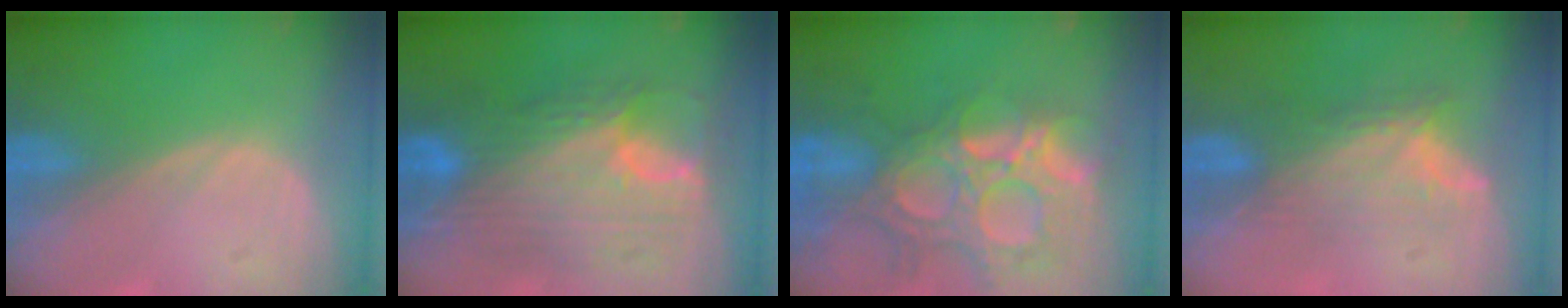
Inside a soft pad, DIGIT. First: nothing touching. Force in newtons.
{"total": 11.9, "press": 11.8, "slide": 1.0}
{"total": 14.0, "press": 11.8, "slide": 7.5}
{"total": 7.0, "press": 6.4, "slide": 2.8}